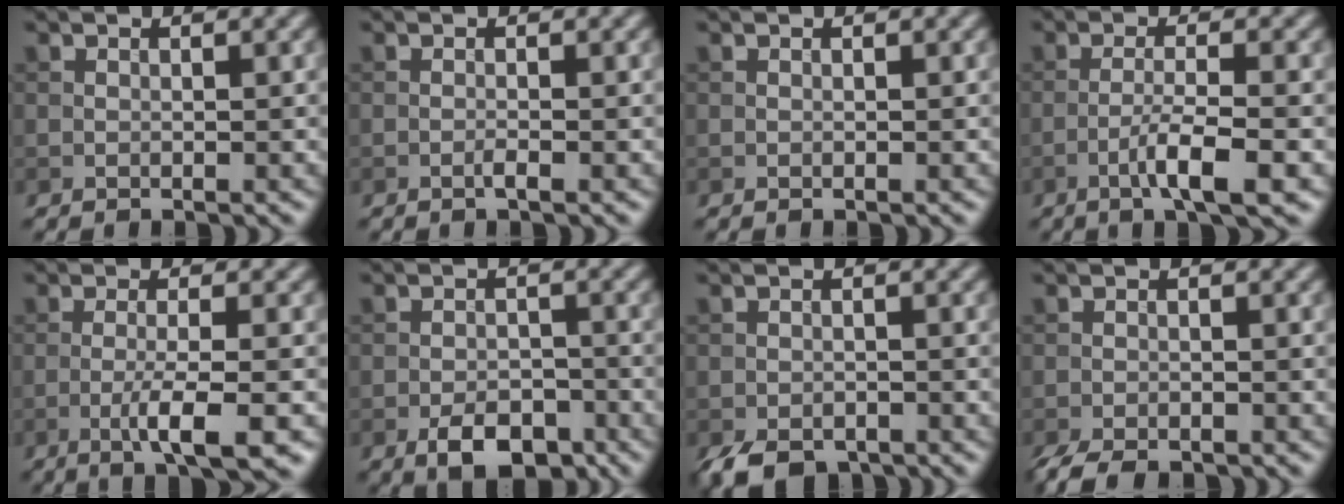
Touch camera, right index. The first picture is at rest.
{"total": 0.7, "force": [-0.4, 0.0, 0.6], "torque": [-0.013, 0.000, -0.010]}
{"total": 0.0}
{"total": 4.3, "force": [-1.9, 0.6, 3.8], "torque": [-0.069, 0.007, -0.038]}
{"total": 4.5, "force": [-1.6, 0.7, 4.1], "torque": [-0.069, 0.003, -0.034]}
{"total": 4.7, "force": [-2.8, 2.4, 2.9], "torque": [-0.041, -0.005, -0.049]}
{"total": 4.1, "force": [-3.1, 1.9, 1.9], "torque": [-0.026, -0.010, -0.055]}
{"total": 3.7, "force": [-3.1, 1.1, 1.7], "torque": [-0.031, -0.010, -0.059]}